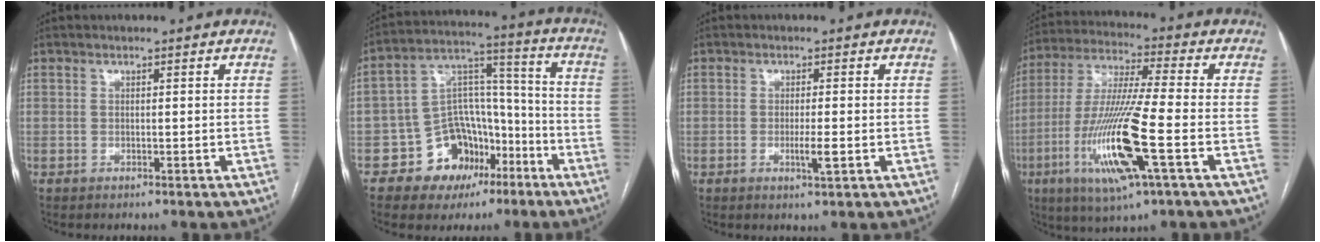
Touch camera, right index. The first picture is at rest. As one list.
[{"total": 12.8, "force": [-6.5, 9.5, 5.5], "torque": [-0.077, 0.053, -0.098]}, {"total": 2.8, "force": [-0.7, 0.4, 2.7], "torque": [-0.048, -0.003, -0.011]}, {"total": 17.0, "force": [-5.6, 0.6, 16.0], "torque": [-0.333, -0.022, -0.103]}]